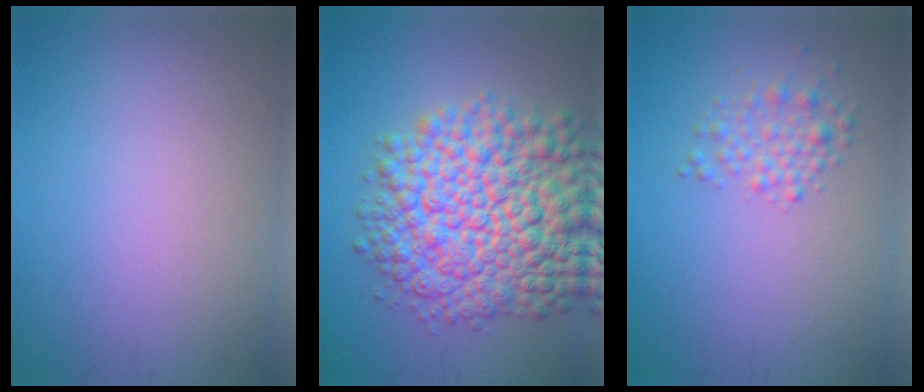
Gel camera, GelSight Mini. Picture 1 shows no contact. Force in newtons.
{"total": 12.4, "press": 12.4, "slide": 0.3}
{"total": 2.2, "press": 2.2, "slide": 0.1}